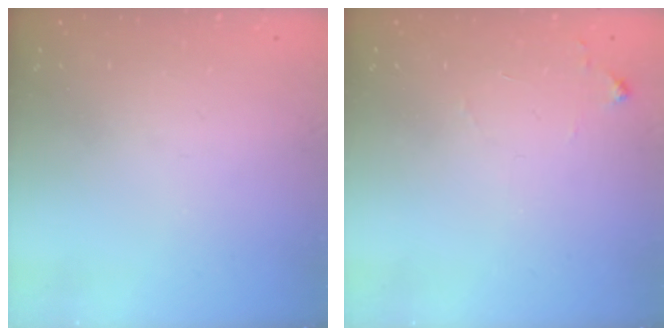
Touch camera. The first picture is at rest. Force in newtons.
{"total": 6.7, "press": 6.7, "slide": 0.9}